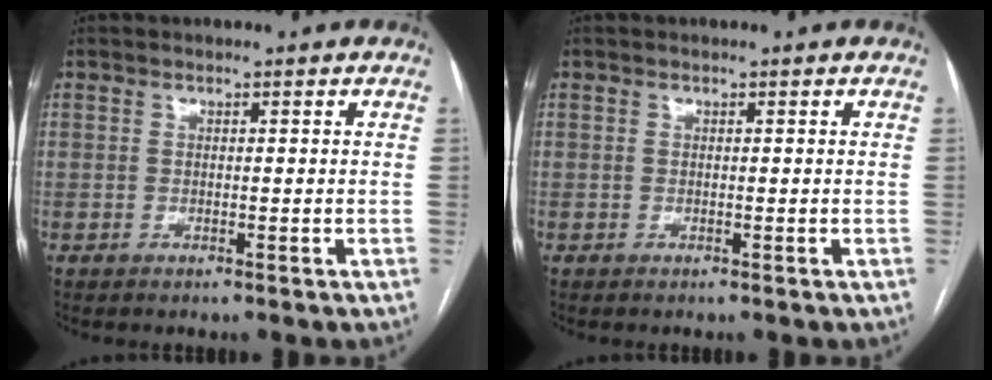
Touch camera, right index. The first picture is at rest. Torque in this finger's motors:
{"motor_torque": [0.00, 0.00, 0.00, 0.01]}